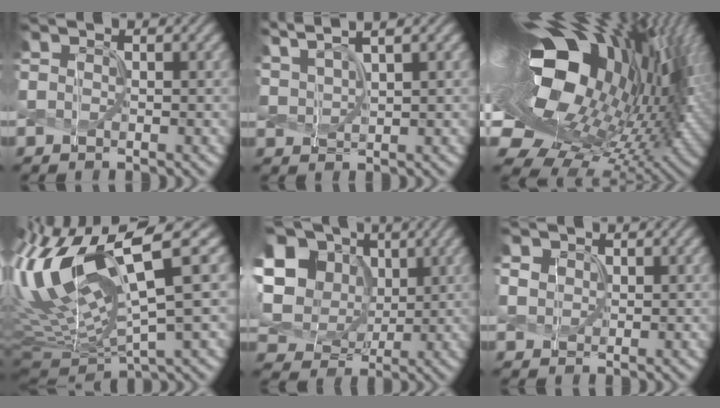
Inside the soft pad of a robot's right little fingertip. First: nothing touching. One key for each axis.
{"total": 5.3, "fx": 4.3, "fy": 1.0, "fz": 2.9, "tx": -0.080, "ty": 0.018, "tz": 0.072}
{"total": 22.1, "fx": 4.3, "fy": 12.6, "fz": 17.6, "tx": -0.330, "ty": -0.017, "tz": 0.069}
{"total": 15.4, "fx": 3.8, "fy": 4.7, "fz": 14.2, "tx": -0.300, "ty": 0.019, "tz": 0.086}
{"total": 14.2, "fx": 3.8, "fy": 11.4, "fz": 7.6, "tx": -0.193, "ty": 0.023, "tz": 0.074}
{"total": 1.3, "fx": 0.8, "fy": 1.0, "fz": 0.3, "tx": -0.013, "ty": -0.003, "tz": 0.018}